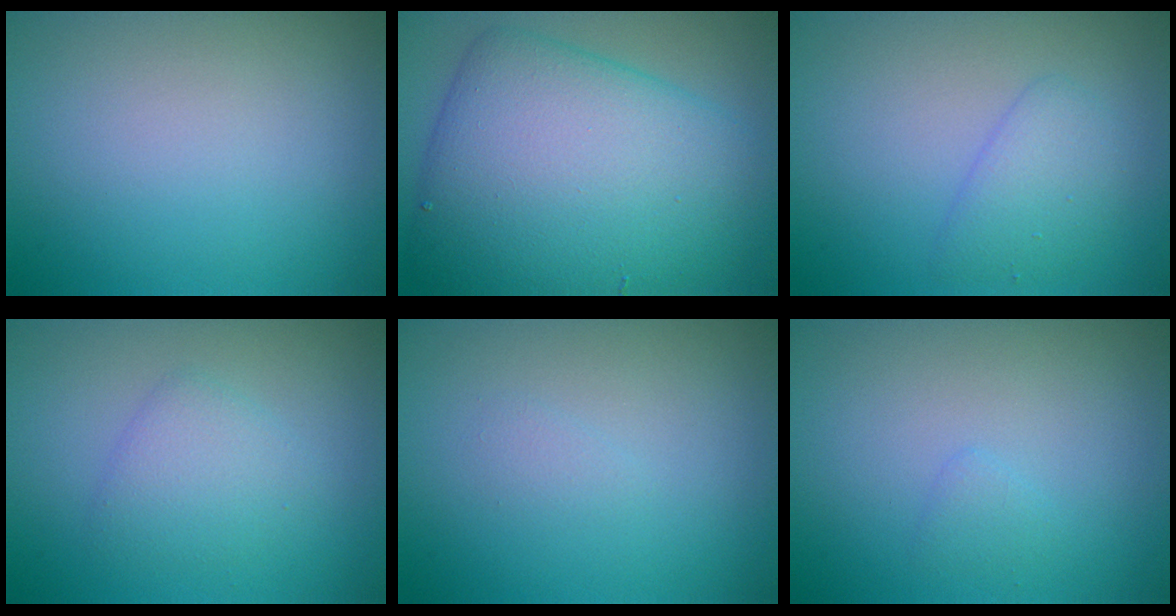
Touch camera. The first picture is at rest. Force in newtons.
{"total": 11.1, "press": 11.1, "slide": 0.2}
{"total": 2.2, "press": 2.2, "slide": 0.1}
{"total": 2.4, "press": 2.4, "slide": 0.1}
{"total": 0.6, "press": 0.6, "slide": 0.1}
{"total": 0.8, "press": 0.8, "slide": 0.0}